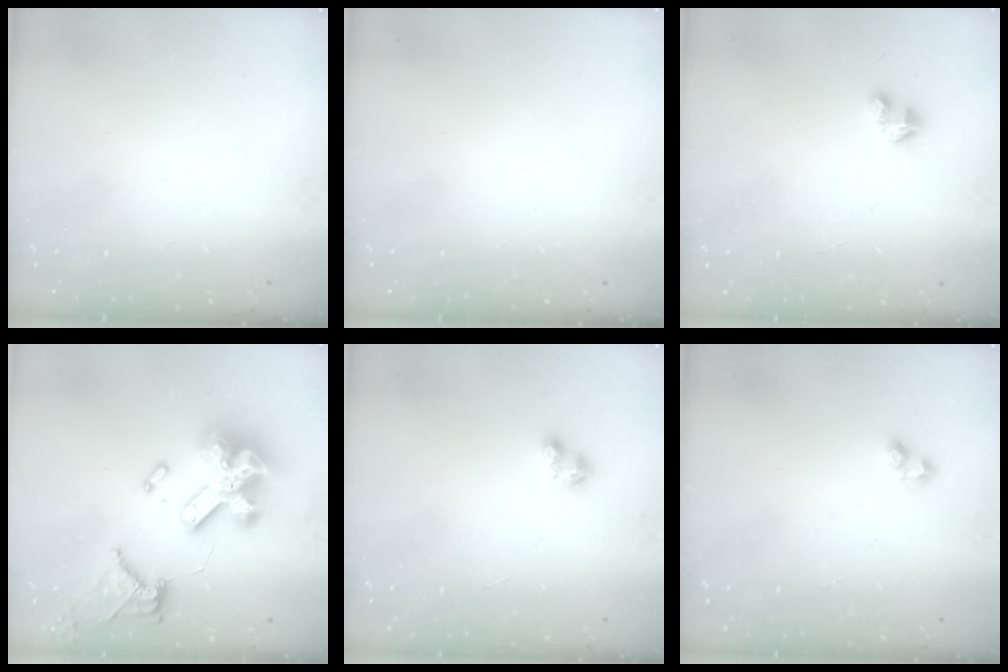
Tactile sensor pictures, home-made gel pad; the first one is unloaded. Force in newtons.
{"total": 0.0}
{"total": 1.9, "press": 1.9, "slide": 0.1}
{"total": 19.6, "press": 18.8, "slide": 5.5}
{"total": 2.5, "press": 2.5, "slide": 0.4}
{"total": 2.9, "press": 2.6, "slide": 1.3}